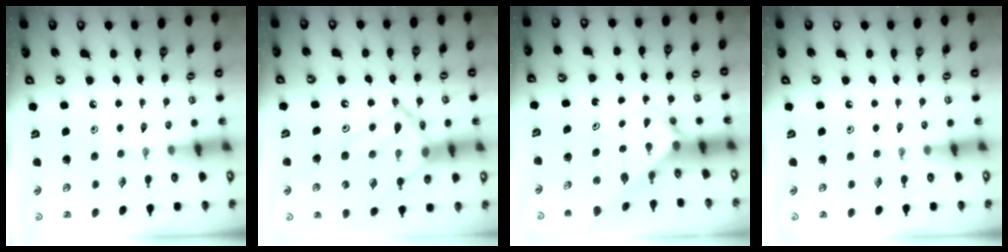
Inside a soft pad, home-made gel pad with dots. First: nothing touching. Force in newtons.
{"total": 21.4, "press": 21.3, "slide": 1.8}
{"total": 2.4, "press": 2.4, "slide": 0.3}
{"total": 0.0}